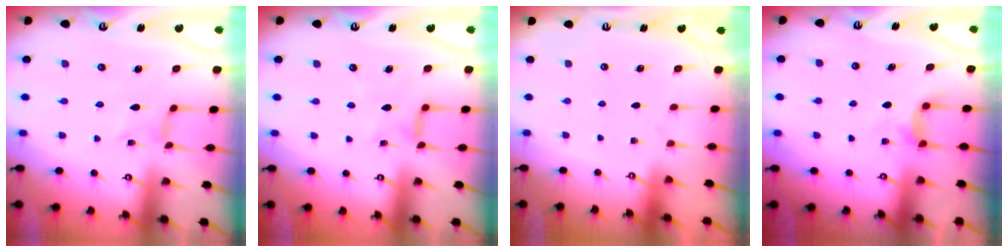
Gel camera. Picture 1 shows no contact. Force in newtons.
{"total": 5.1, "press": 5.1, "slide": 0.4}
{"total": 0.0}
{"total": 3.7, "press": 3.7, "slide": 0.5}